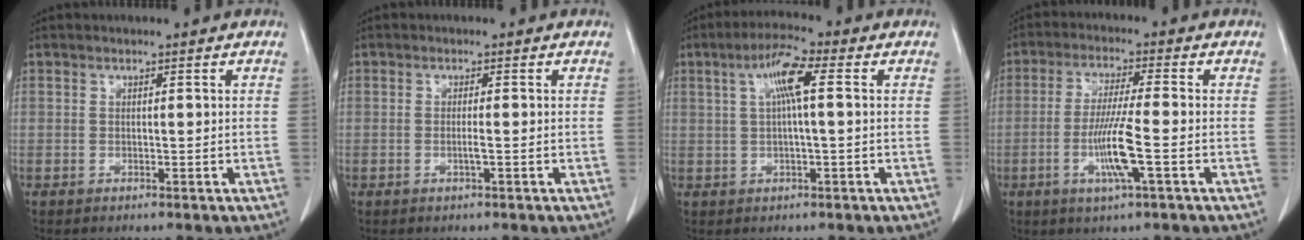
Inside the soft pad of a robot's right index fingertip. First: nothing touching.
{"total": 1.2, "force": [-0.4, -0.1, 1.2], "torque": [-0.024, -0.002, -0.007]}
{"total": 6.0, "force": [1.5, 0.6, 5.8], "torque": [-0.110, 0.016, 0.026]}
{"total": 8.0, "force": [-2.4, -0.3, 7.6], "torque": [-0.149, -0.011, -0.048]}